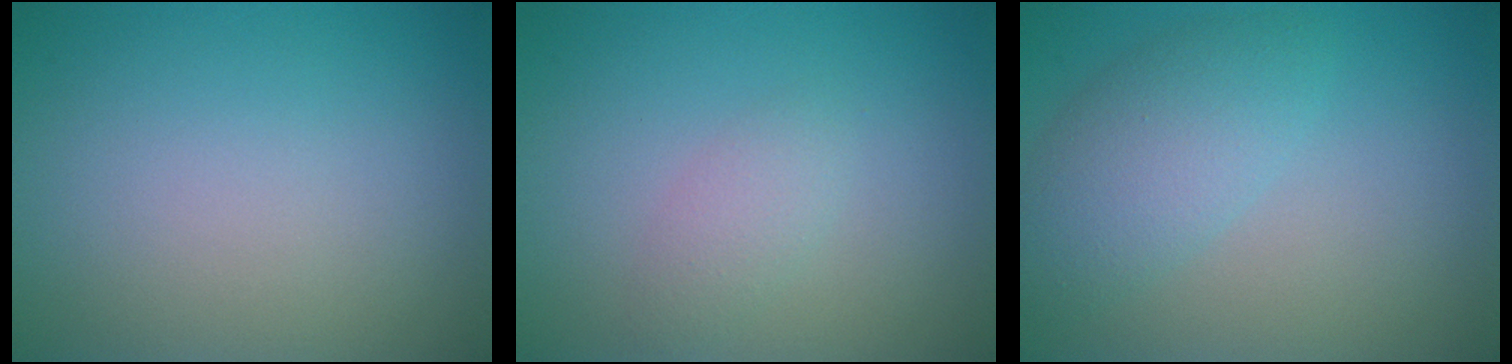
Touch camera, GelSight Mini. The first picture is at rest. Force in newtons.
{"total": 1.5, "press": 1.5, "slide": 0.1}
{"total": 3.9, "press": 3.9, "slide": 0.1}